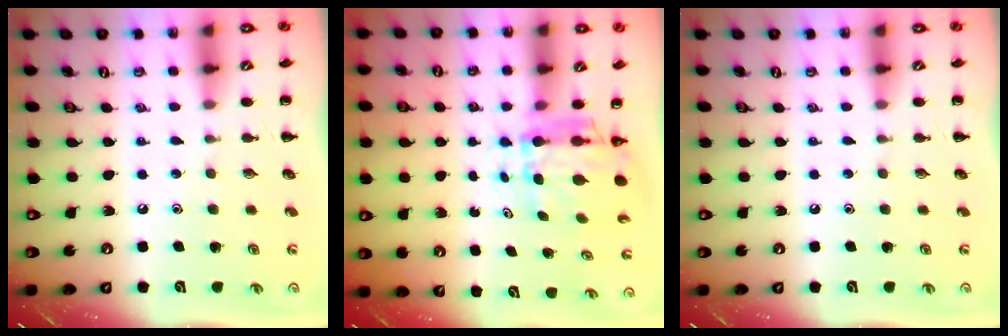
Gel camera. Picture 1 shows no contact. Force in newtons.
{"total": 5.6, "press": 5.2, "slide": 2.1}
{"total": 0.0}